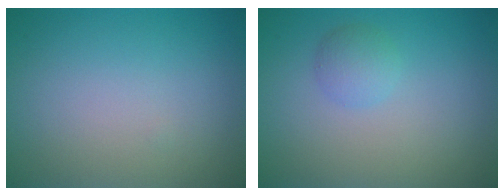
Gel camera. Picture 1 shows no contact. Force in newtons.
{"total": 1.7, "press": 1.7, "slide": 0.1}